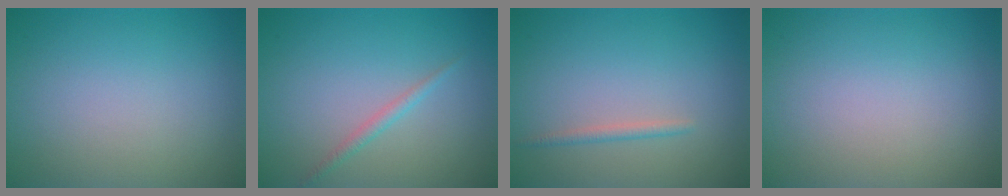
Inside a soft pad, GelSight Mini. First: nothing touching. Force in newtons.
{"total": 1.1, "press": 1.1, "slide": 0.0}
{"total": 1.0, "press": 1.0, "slide": 0.0}
{"total": 0.0}